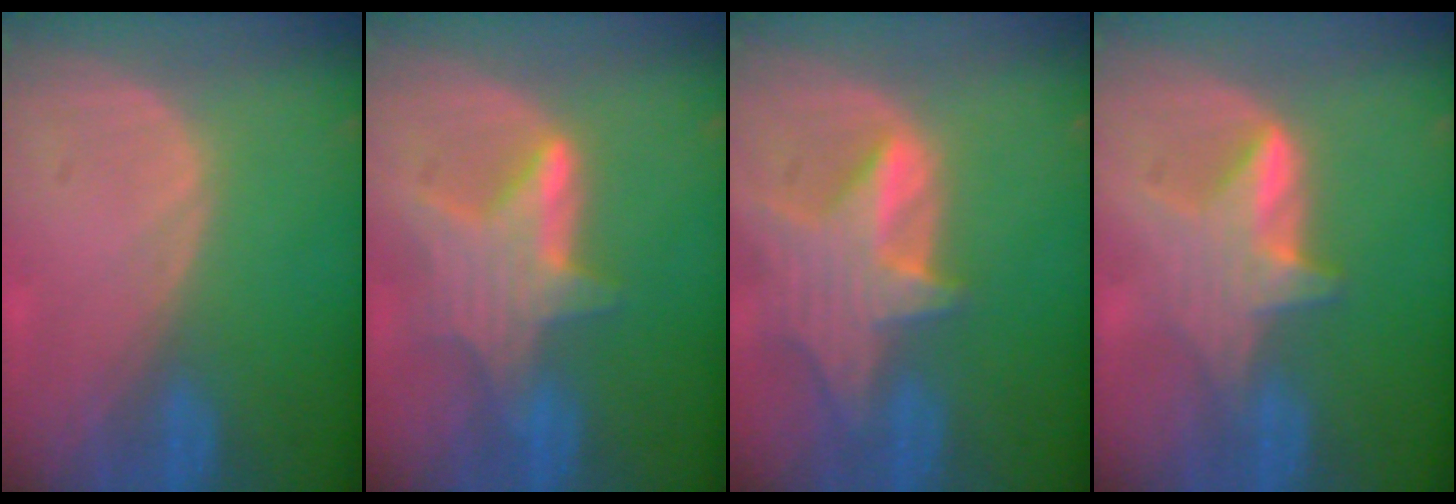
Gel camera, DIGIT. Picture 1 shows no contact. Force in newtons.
{"total": 6.9, "press": 6.7, "slide": 1.6}
{"total": 8.0, "press": 7.3, "slide": 3.3}
{"total": 6.1, "press": 5.7, "slide": 2.2}